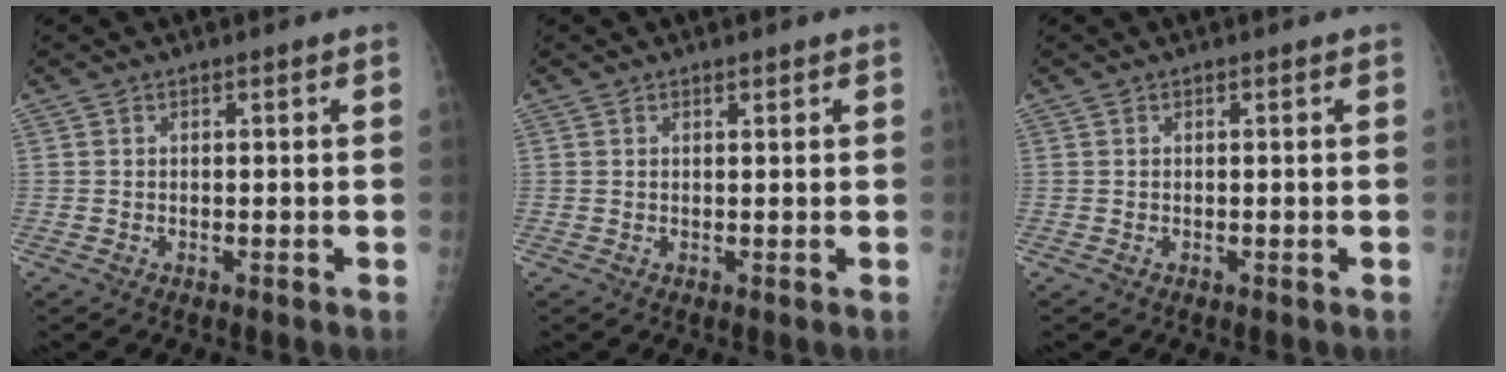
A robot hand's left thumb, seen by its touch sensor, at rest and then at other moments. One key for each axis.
{"total": 0.6, "fx": 0.5, "fy": 0.2, "fz": 0.3, "tx": -0.005, "ty": -0.003, "tz": 0.008}
{"total": 0.0}